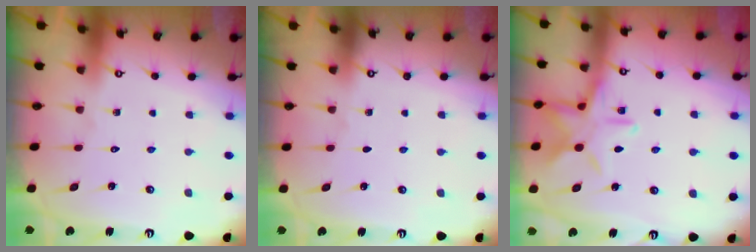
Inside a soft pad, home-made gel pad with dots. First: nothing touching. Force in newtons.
{"total": 0.0}
{"total": 12.4, "press": 12.3, "slide": 0.7}